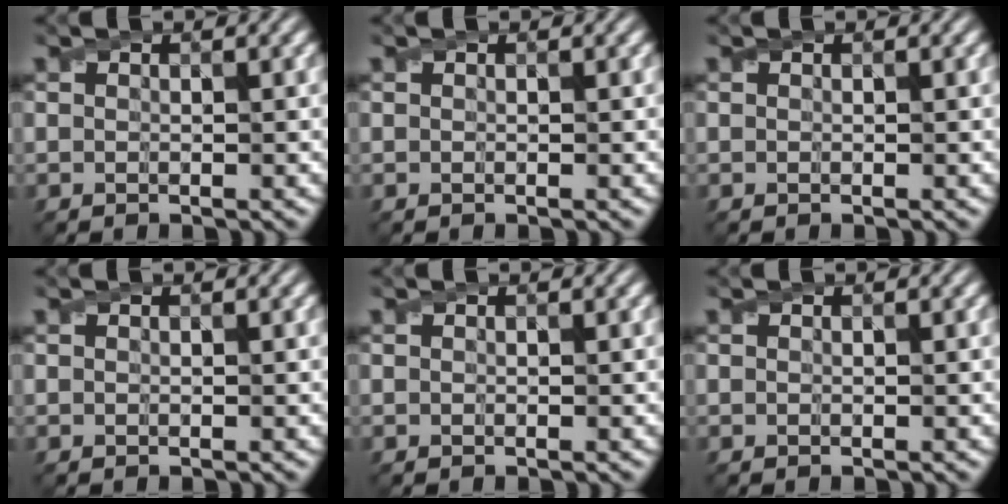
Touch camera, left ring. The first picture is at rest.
{"total": 0.0}
{"total": 0.0}
{"total": 0.0}
{"total": 0.0}
{"total": 0.0}